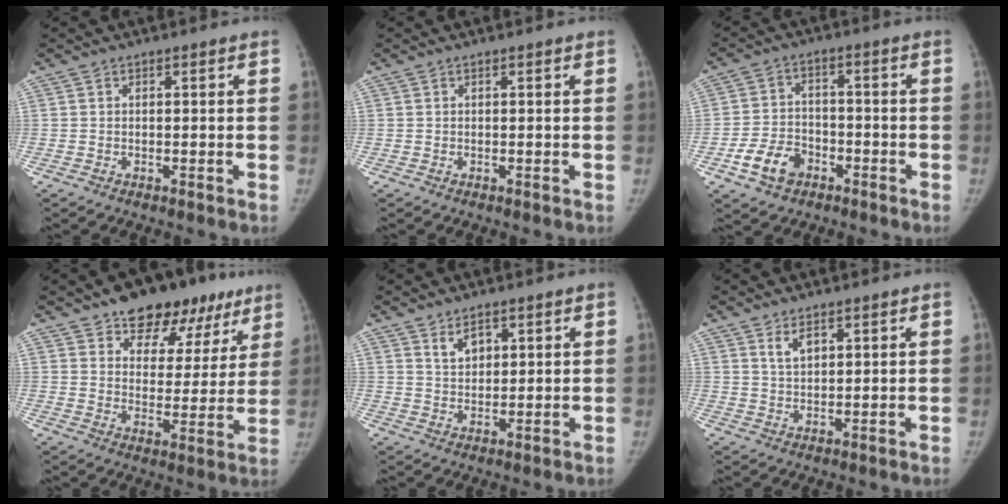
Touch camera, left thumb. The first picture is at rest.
{"total": 0.0}
{"total": 8.2, "force": [-4.2, 5.8, 3.9], "torque": [-0.057, 0.024, -0.074]}
{"total": 17.8, "force": [11.6, 10.1, 8.9], "torque": [-0.061, -0.035, 0.158]}
{"total": 4.0, "force": [2.3, 2.4, 2.2], "torque": [-0.021, -0.018, 0.045]}
{"total": 3.3, "force": [1.9, 1.7, 2.2], "torque": [-0.031, -0.011, 0.039]}